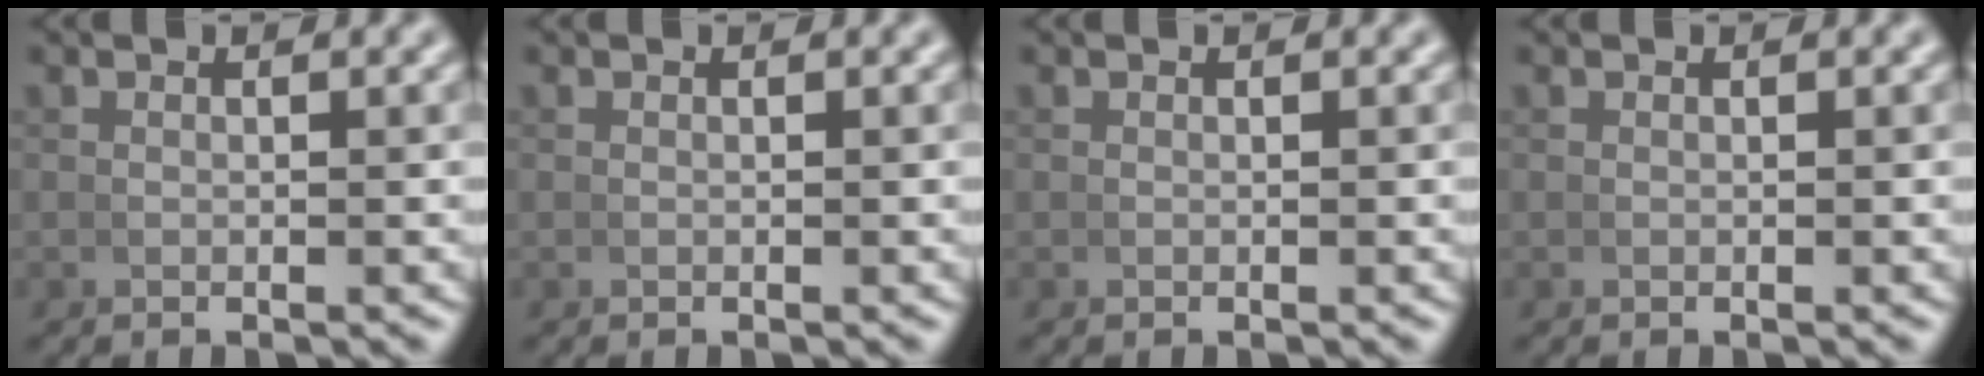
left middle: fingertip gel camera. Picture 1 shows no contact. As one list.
[{"total": 0.0}, {"total": 0.0}, {"total": 0.0}]